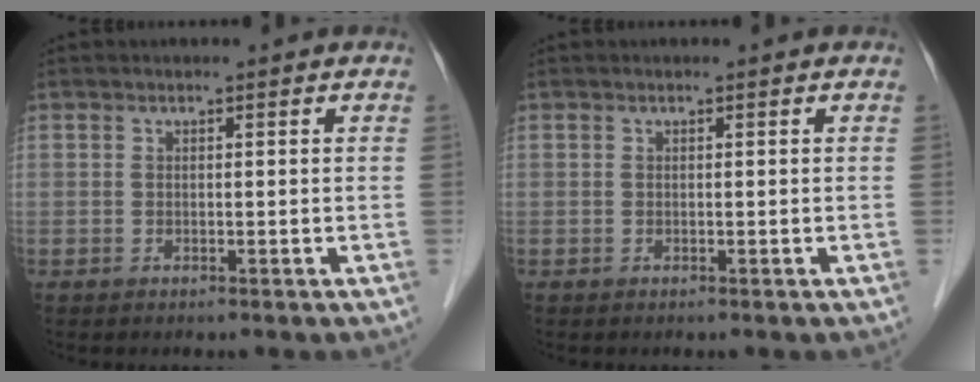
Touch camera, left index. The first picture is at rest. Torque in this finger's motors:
{"motor_torque": [0.01, 0.00, 0.00, 0.00]}